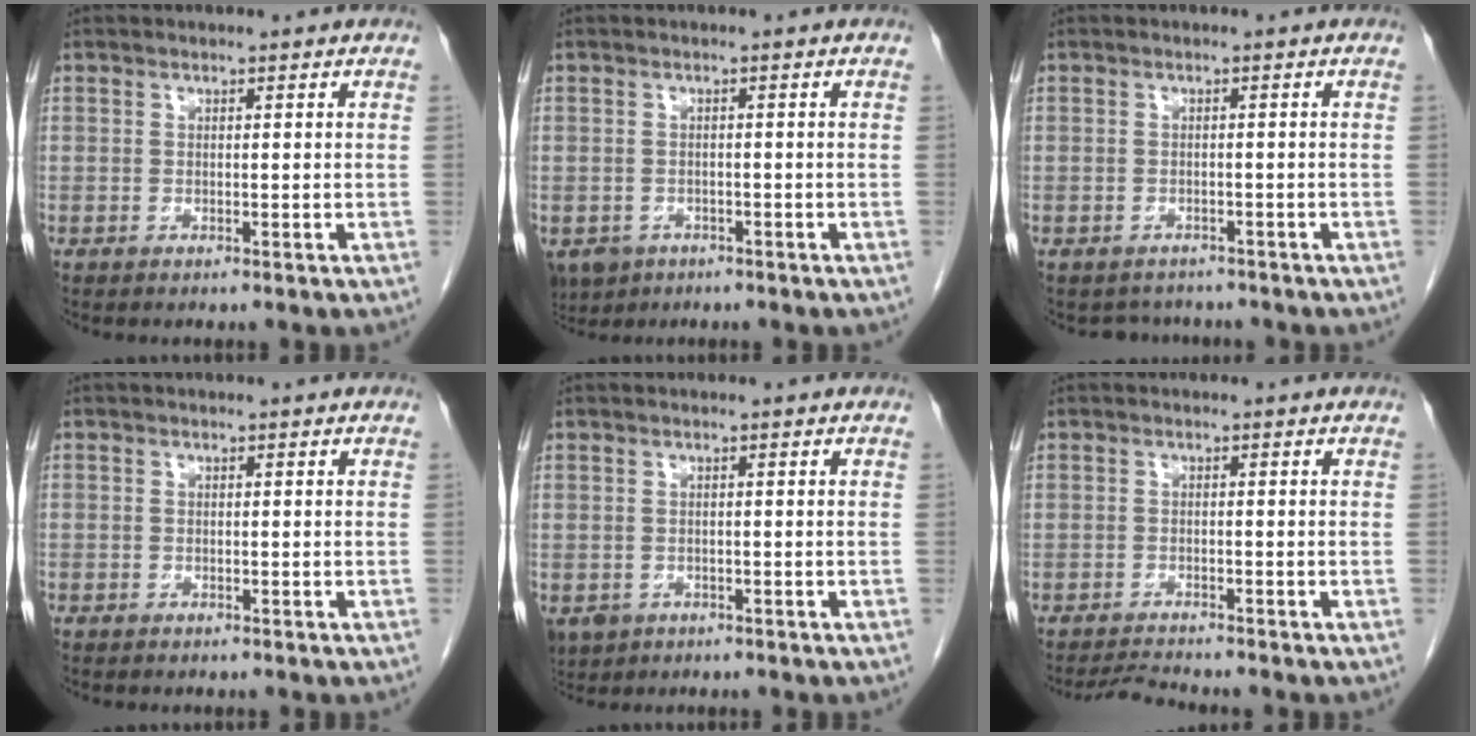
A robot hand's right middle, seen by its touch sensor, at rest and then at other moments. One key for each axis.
{"total": 5.6, "fx": -3.3, "fy": 4.2, "fz": 1.6, "tx": -0.032, "ty": -0.002, "tz": -0.049}
{"total": 3.1, "fx": -2.8, "fy": 1.4, "fz": -0.1, "tx": -0.002, "ty": 0.003, "tz": -0.040}
{"total": 0.7, "fx": -0.5, "fy": 0.5, "fz": 0.0, "tx": -0.005, "ty": 0.003, "tz": -0.009}
{"total": 4.8, "fx": -2.6, "fy": 3.9, "fz": 1.4, "tx": -0.029, "ty": -0.001, "tz": -0.036}
{"total": 3.0, "fx": -2.9, "fy": -0.6, "fz": 0.3, "tx": -0.014, "ty": -0.020, "tz": -0.051}